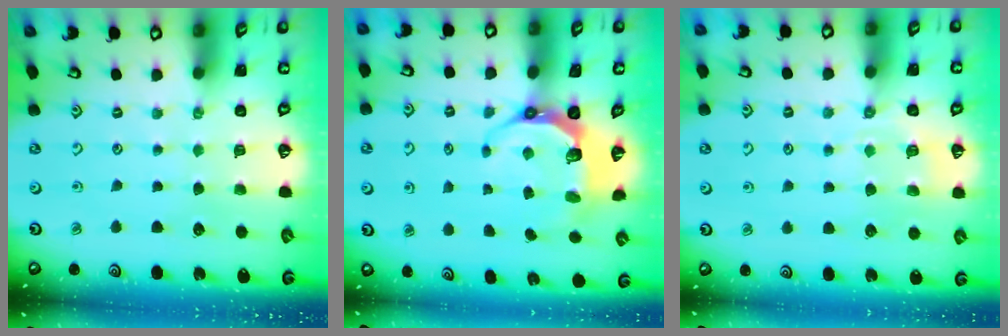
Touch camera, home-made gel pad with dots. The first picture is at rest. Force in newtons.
{"total": 6.8, "press": 5.6, "slide": 3.9}
{"total": 6.4, "press": 6.3, "slide": 1.0}